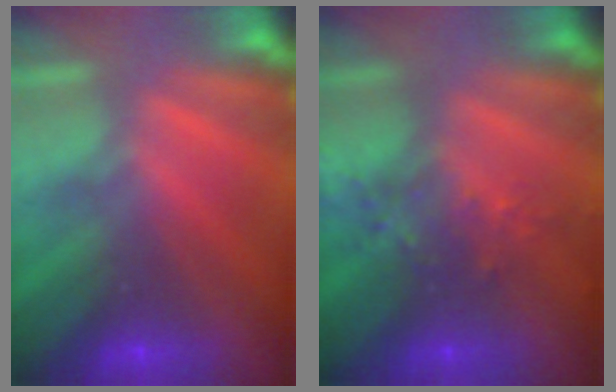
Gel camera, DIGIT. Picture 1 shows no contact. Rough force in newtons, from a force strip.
{"total": 2.4}